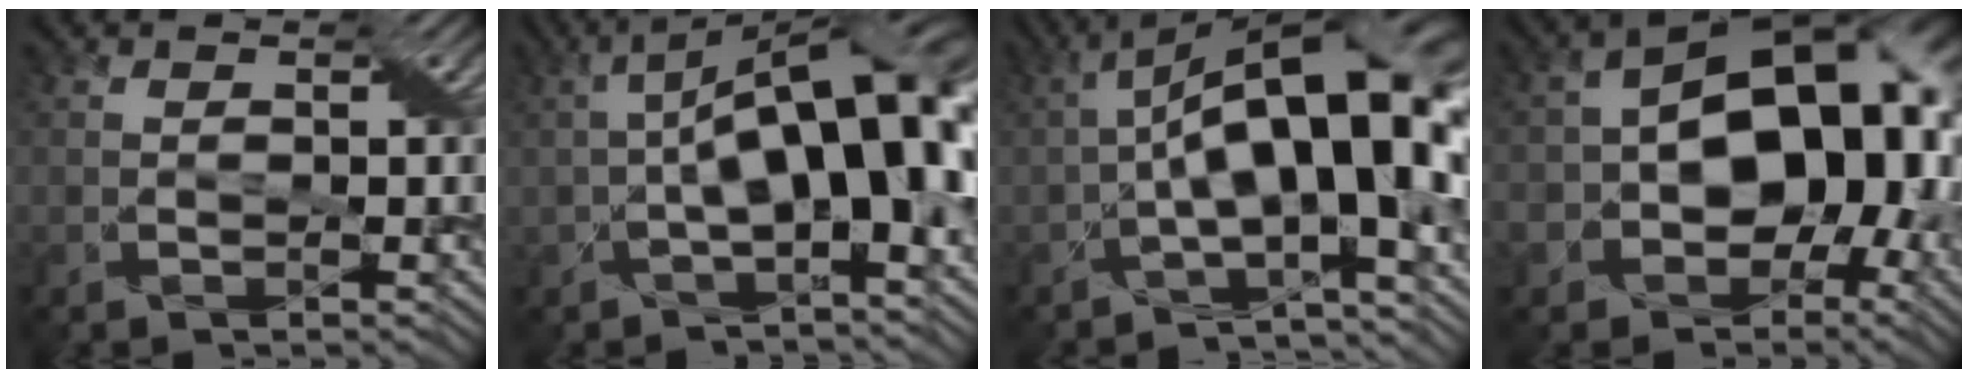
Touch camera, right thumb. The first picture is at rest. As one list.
[{"total": 13.0, "force": [-0.3, 5.1, 11.9], "torque": [-0.194, 0.013, -0.006]}, {"total": 16.1, "force": [-1.3, 5.8, 14.9], "torque": [-0.219, 0.011, -0.022]}, {"total": 17.2, "force": [-2.5, 12.6, 11.4], "torque": [-0.142, -0.005, -0.072]}]